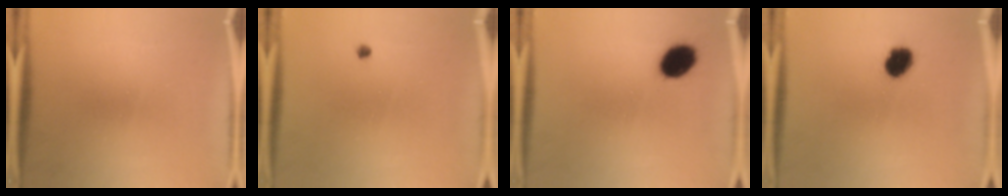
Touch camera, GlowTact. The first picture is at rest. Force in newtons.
{"total": 0.6}
{"total": 8.2}
{"total": 6.2}